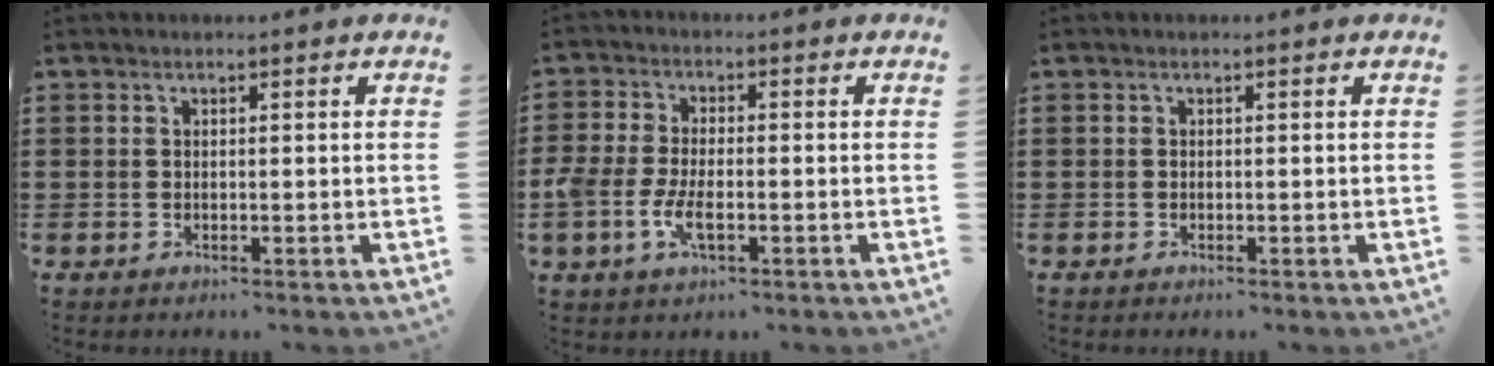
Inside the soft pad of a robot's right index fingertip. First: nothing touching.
{"total": 5.3, "force": [-1.6, 2.5, 4.4], "torque": [-0.111, -0.005, -0.038]}
{"total": 0.0}